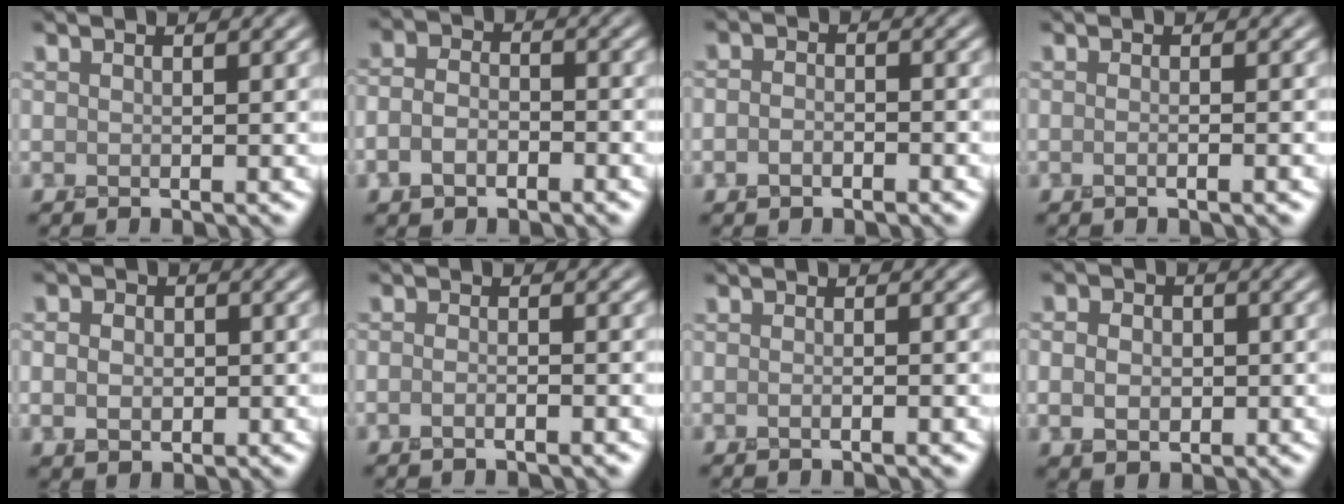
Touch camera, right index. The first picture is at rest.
{"total": 3.2, "force": [-1.3, 2.1, 2.0], "torque": [-0.039, 0.000, -0.032]}
{"total": 1.8, "force": [-0.8, 1.1, 1.2], "torque": [-0.018, 0.001, -0.019]}
{"total": 2.3, "force": [-0.3, 1.1, 2.0], "torque": [0.004, 0.000, -0.021]}
{"total": 3.0, "force": [0.0, 2.5, 1.7], "torque": [-0.026, 0.004, -0.014]}
{"total": 1.8, "force": [-0.9, 0.6, 1.4], "torque": [-0.013, 0.002, -0.017]}
{"total": 2.1, "force": [-0.4, 0.9, 1.8], "torque": [0.002, -0.001, -0.021]}
{"total": 3.8, "force": [-0.1, 3.1, 2.2], "torque": [-0.031, 0.004, -0.018]}